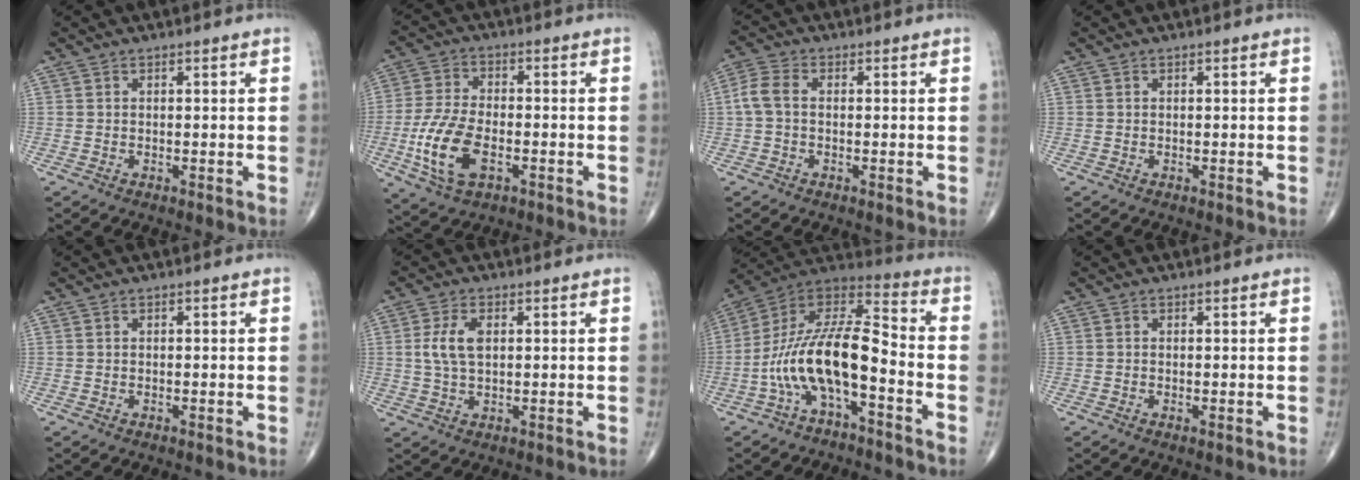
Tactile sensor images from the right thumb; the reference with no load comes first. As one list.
[{"total": 12.0, "force": [-3.6, 6.3, 9.6], "torque": [-0.202, 0.008, -0.066]}, {"total": 4.4, "force": [-0.1, 2.8, 3.4], "torque": [-0.080, 0.013, -0.009]}, {"total": 0.0}, {"total": 0.0}, {"total": 5.7, "force": [1.0, 3.1, 4.7], "torque": [-0.101, 0.002, 0.017]}, {"total": 15.8, "force": [-5.4, 5.8, 13.6], "torque": [-0.258, 0.080, -0.102]}, {"total": 0.6, "force": [-0.2, 0.1, 0.5], "torque": [-0.013, -0.003, -0.003]}]